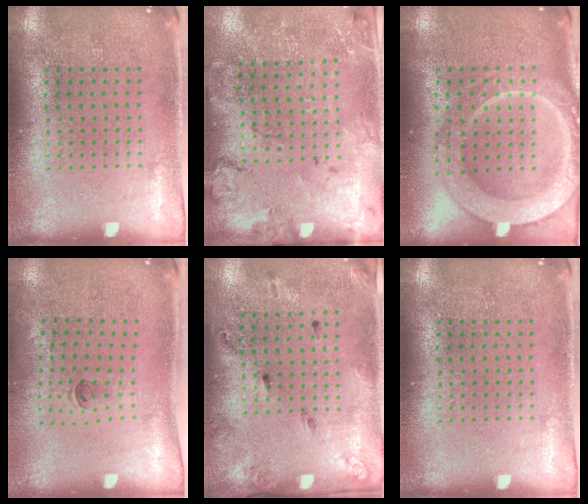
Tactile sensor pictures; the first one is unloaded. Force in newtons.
{"total": 1.8, "press": 1.6, "slide": 0.8}
{"total": 4.1, "press": 4.1, "slide": 0.4}
{"total": 0.5, "press": 0.3, "slide": 0.4}
{"total": 1.8, "press": 1.0, "slide": 1.5}
{"total": 0.0}